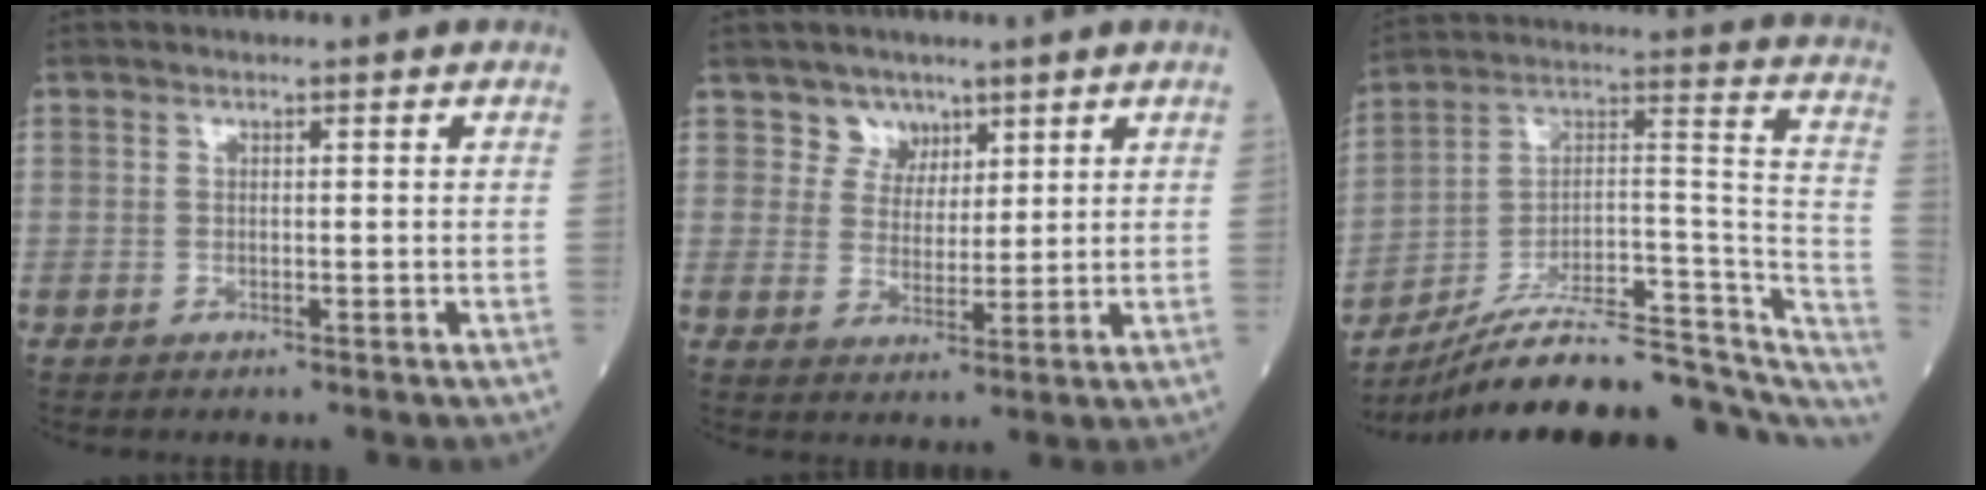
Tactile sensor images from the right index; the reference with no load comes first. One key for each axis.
{"total": 4.0, "fx": 2.8, "fy": 2.9, "fz": -0.2, "tx": 0.008, "ty": 0.002, "tz": 0.045}
{"total": 25.5, "fx": -21.3, "fy": 6.1, "fz": 12.6, "tx": -0.142, "ty": 0.045, "tz": -0.316}